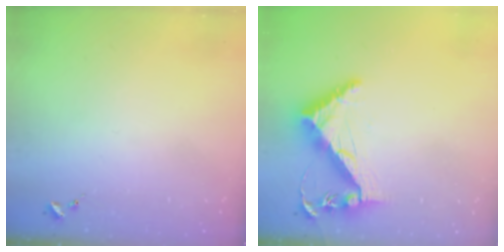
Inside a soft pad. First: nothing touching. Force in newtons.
{"total": 8.7, "press": 8.6, "slide": 0.9}